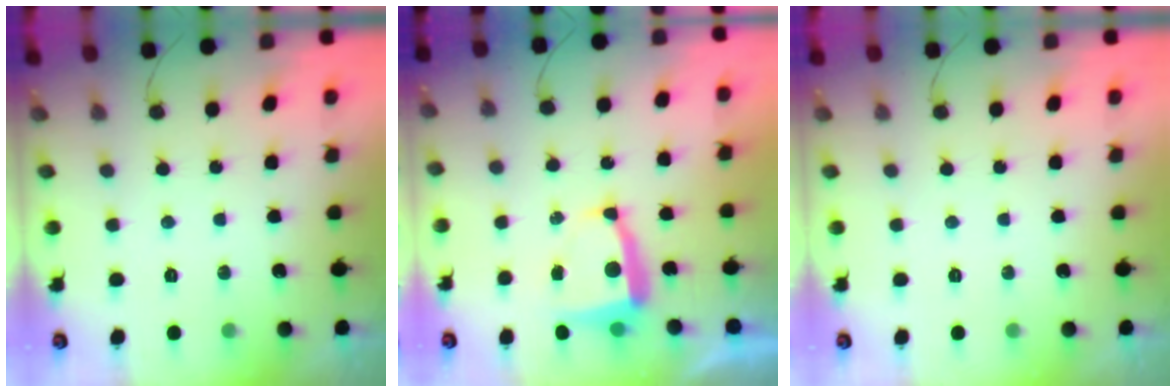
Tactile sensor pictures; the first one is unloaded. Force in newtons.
{"total": 7.0, "press": 7.0, "slide": 0.6}
{"total": 0.0}